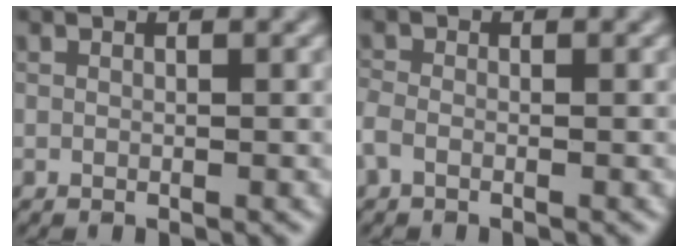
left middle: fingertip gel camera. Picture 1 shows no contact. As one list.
[{"total": 1.4, "force": [-0.7, 0.8, 0.8], "torque": [-0.022, 0.000, -0.021]}]